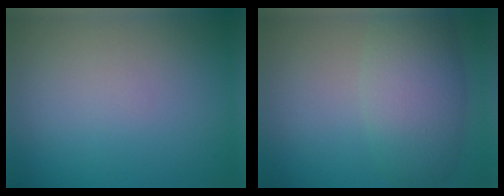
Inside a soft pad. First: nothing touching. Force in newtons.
{"total": 4.5, "press": 4.4, "slide": 0.6}